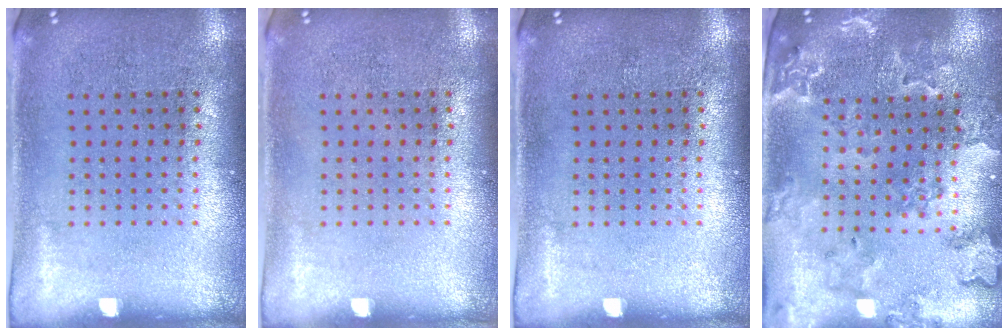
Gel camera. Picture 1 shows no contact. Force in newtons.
{"total": 0.0}
{"total": 0.0}
{"total": 1.7, "press": 1.7, "slide": 0.3}